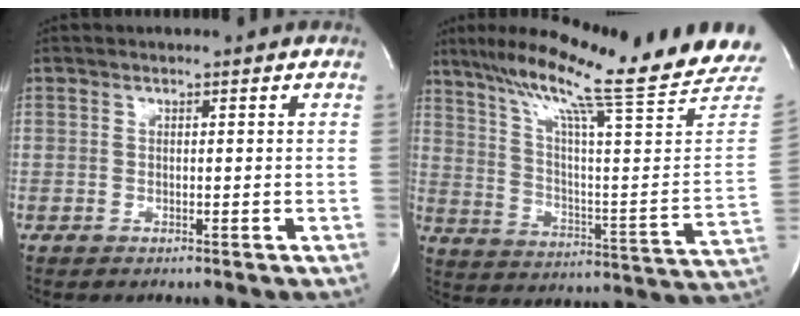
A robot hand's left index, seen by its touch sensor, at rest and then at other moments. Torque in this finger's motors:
{"motor_torque": [-0.19, -0.25, 0.26, 0.11]}